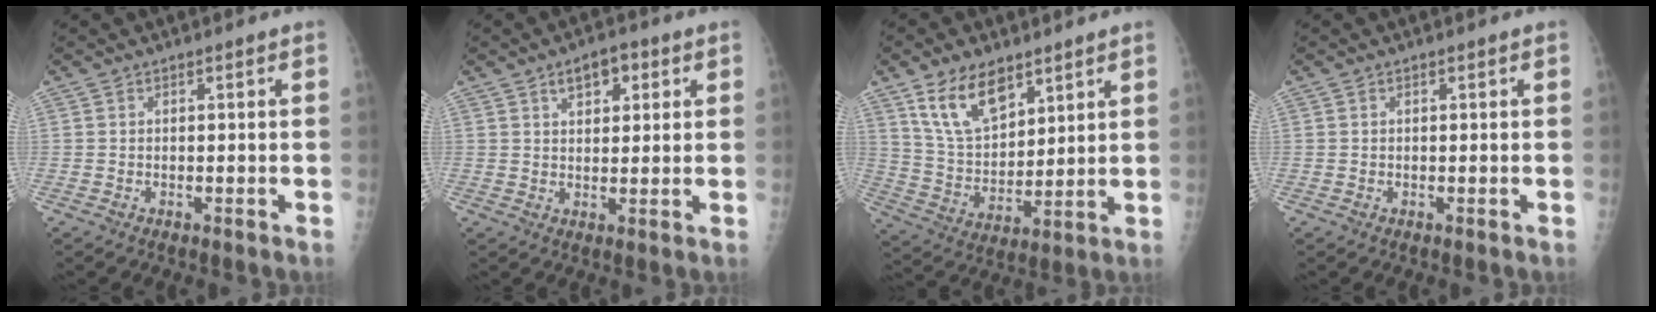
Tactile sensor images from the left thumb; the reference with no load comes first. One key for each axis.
{"total": 6.0, "fx": 2.8, "fy": 3.4, "fz": 4.0, "tx": -0.037, "ty": -0.007, "tz": 0.040}
{"total": 13.1, "fx": 8.2, "fy": 7.0, "fz": 7.5, "tx": -0.108, "ty": -0.043, "tz": 0.165}
{"total": 0.0}